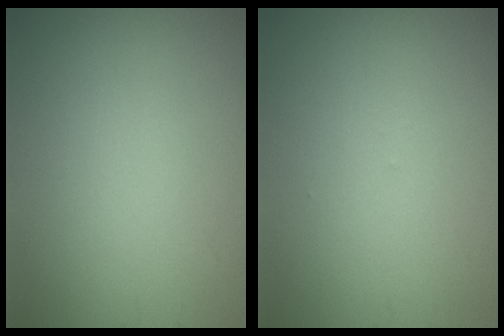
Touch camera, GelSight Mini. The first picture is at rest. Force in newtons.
{"total": 0.0}